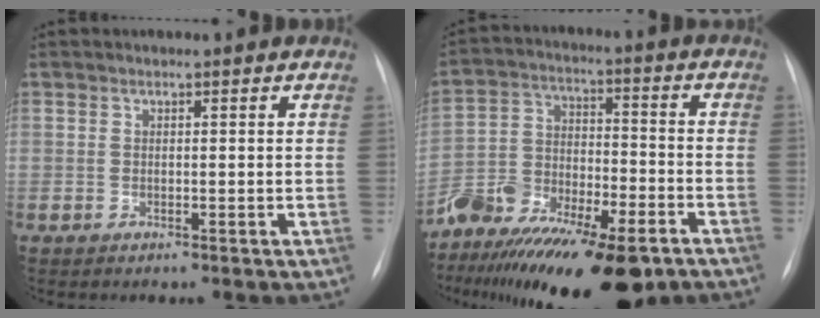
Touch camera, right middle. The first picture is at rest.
{"total": 21.3, "force": [-15.7, 6.5, 12.8], "torque": [-0.219, -0.008, -0.265]}